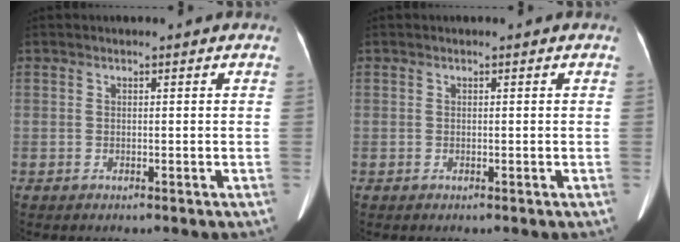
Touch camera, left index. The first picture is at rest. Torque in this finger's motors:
{"motor_torque": [0.03, 0.06, 0.02, 0.01]}